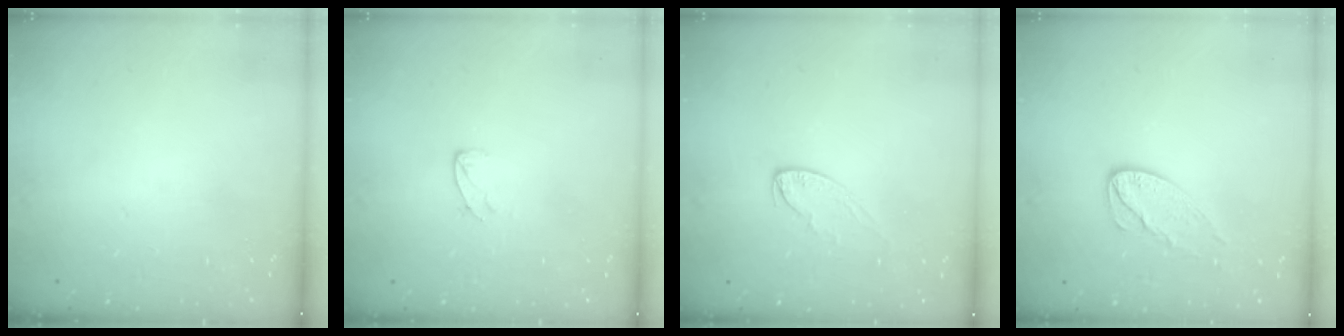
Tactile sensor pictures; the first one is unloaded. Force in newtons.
{"total": 3.9, "press": 3.9, "slide": 0.3}
{"total": 5.9, "press": 5.9, "slide": 0.2}
{"total": 8.1, "press": 8.1, "slide": 0.5}